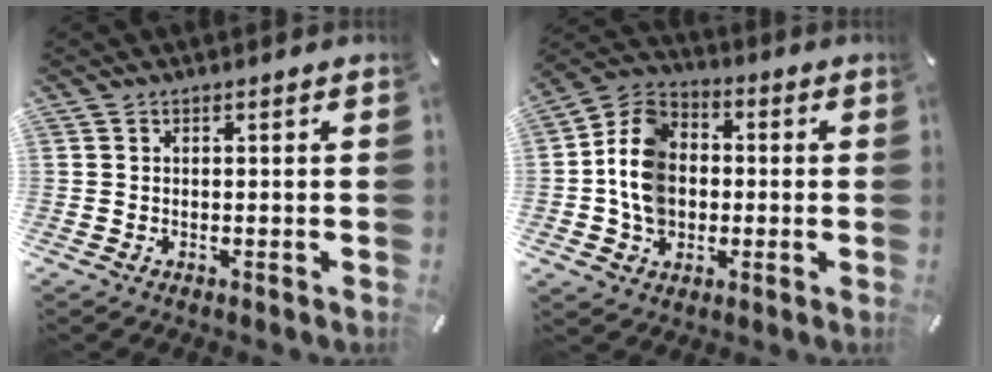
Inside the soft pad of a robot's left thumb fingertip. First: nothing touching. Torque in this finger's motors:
{"motor_torque": [0.65, 2.06, 0.42, 0.07, 0.40]}